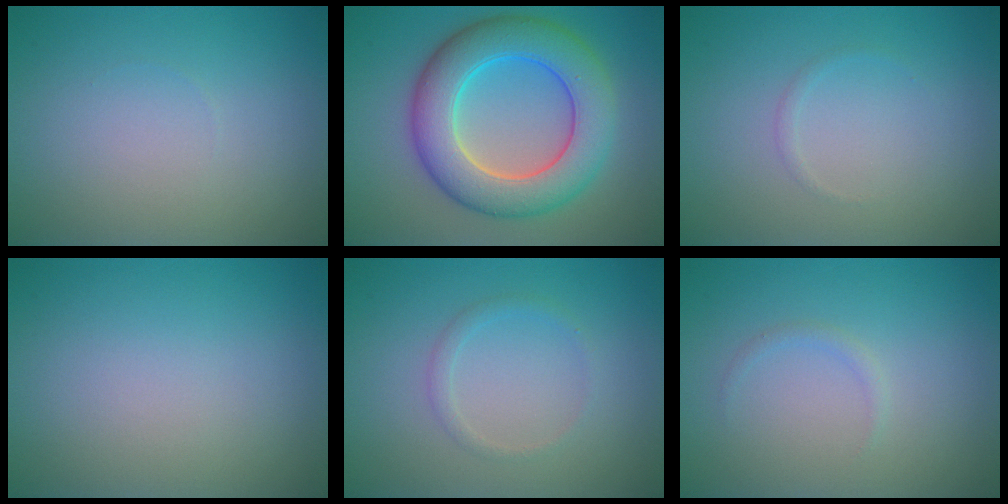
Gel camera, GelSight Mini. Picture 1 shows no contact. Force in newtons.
{"total": 8.9, "press": 8.9, "slide": 0.2}
{"total": 0.5, "press": 0.5, "slide": 0.0}
{"total": 0.0}
{"total": 1.1, "press": 1.1, "slide": 0.0}
{"total": 0.7, "press": 0.7, "slide": 0.1}